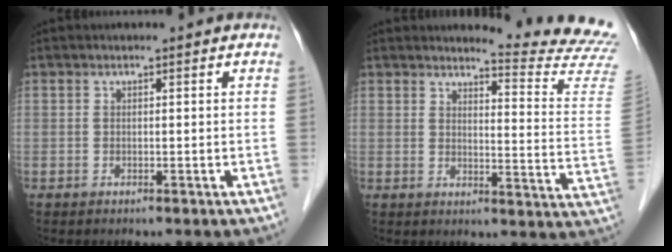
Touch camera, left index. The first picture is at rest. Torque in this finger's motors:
{"motor_torque": [0.26, -0.71, 0.08, 0.00]}